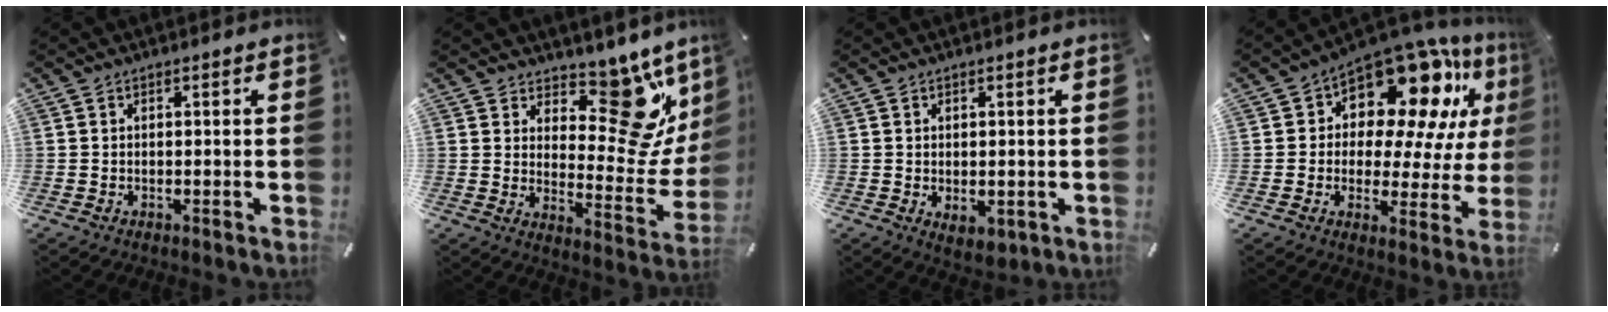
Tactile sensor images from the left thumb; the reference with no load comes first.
{"total": 14.3, "force": [9.7, 7.5, 7.4], "torque": [-0.076, -0.093, 0.165]}
{"total": 2.6, "force": [0.0, 2.0, 1.7], "torque": [-0.014, -0.002, -0.001]}
{"total": 16.6, "force": [10.0, 8.9, 9.8], "torque": [-0.147, -0.080, 0.169]}